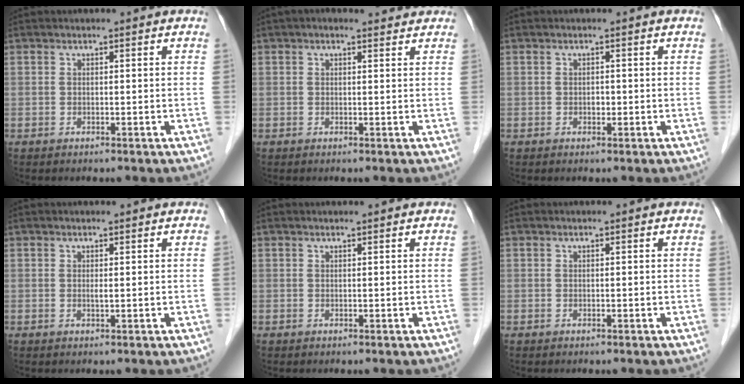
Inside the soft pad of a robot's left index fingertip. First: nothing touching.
{"total": 2.4, "force": [1.9, 0.9, 1.1], "torque": [-0.016, 0.021, 0.024]}
{"total": 0.7, "force": [-0.2, 0.5, 0.5], "torque": [-0.007, 0.000, -0.006]}
{"total": 0.5, "force": [0.1, 0.0, 0.5], "torque": [-0.010, -0.002, 0.002]}
{"total": 0.5, "force": [0.5, 0.0, 0.2], "torque": [-0.006, 0.005, 0.009]}
{"total": 0.0}